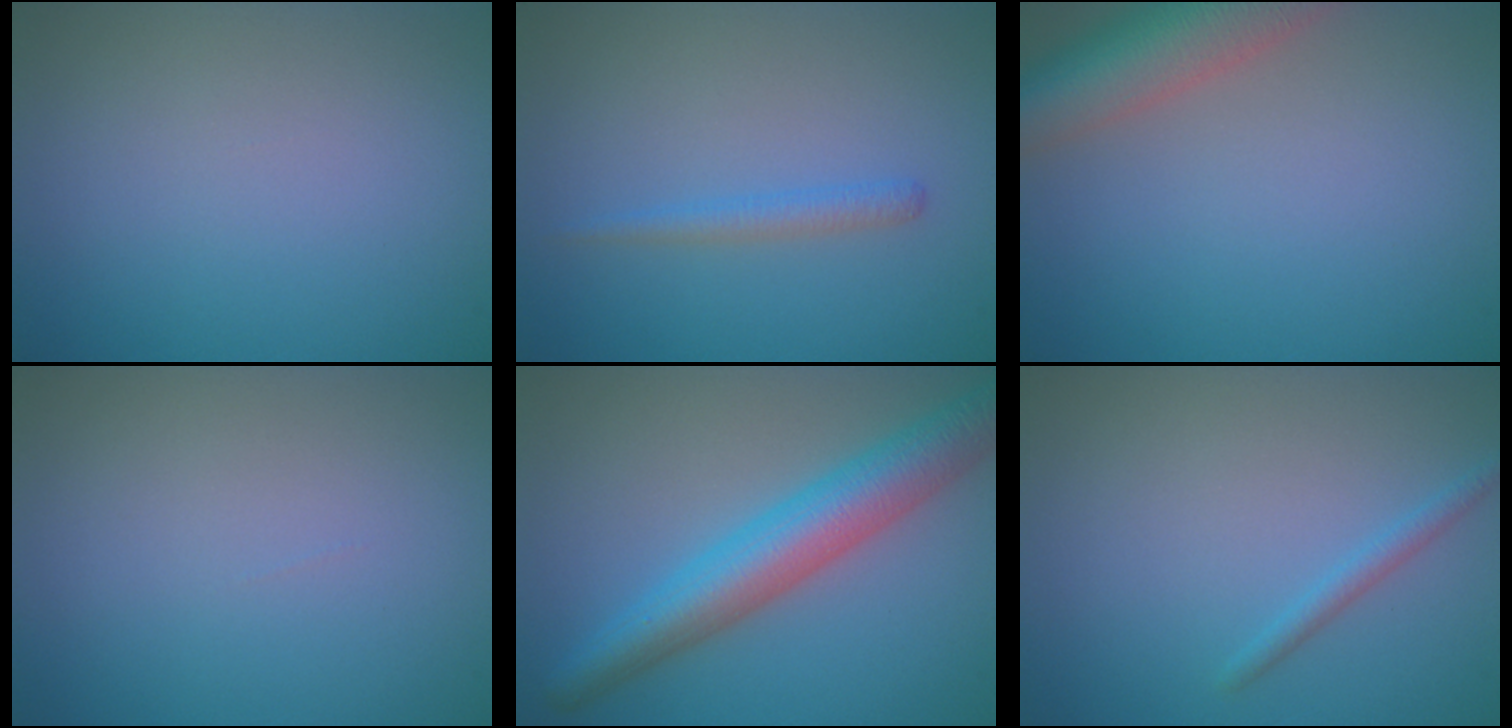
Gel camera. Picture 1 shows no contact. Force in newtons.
{"total": 1.3, "press": 1.3, "slide": 0.1}
{"total": 7.4, "press": 7.4, "slide": 0.7}
{"total": 0.0}
{"total": 6.6, "press": 6.6, "slide": 0.0}
{"total": 1.3, "press": 1.2, "slide": 0.1}